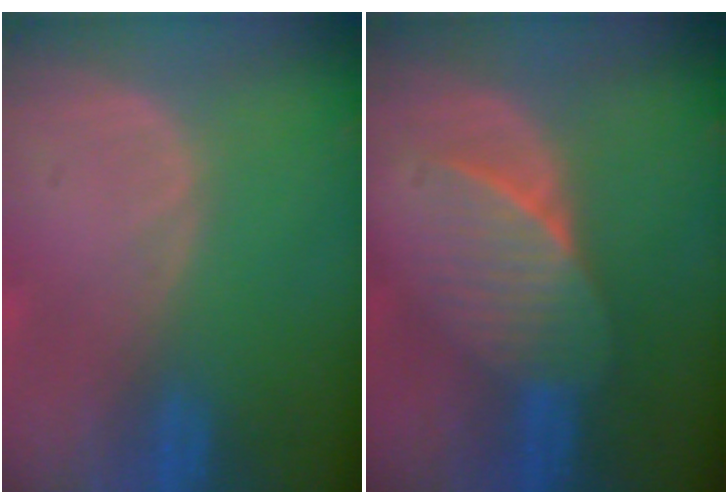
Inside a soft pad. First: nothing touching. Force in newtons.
{"total": 6.9, "press": 6.3, "slide": 2.9}